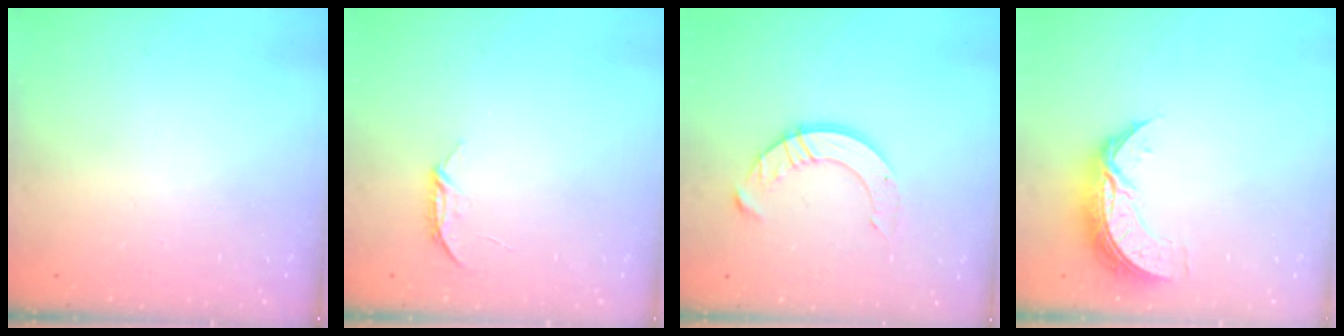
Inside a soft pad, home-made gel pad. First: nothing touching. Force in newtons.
{"total": 3.8, "press": 3.8, "slide": 0.5}
{"total": 10.5, "press": 10.5, "slide": 0.9}
{"total": 8.0, "press": 8.0, "slide": 0.7}